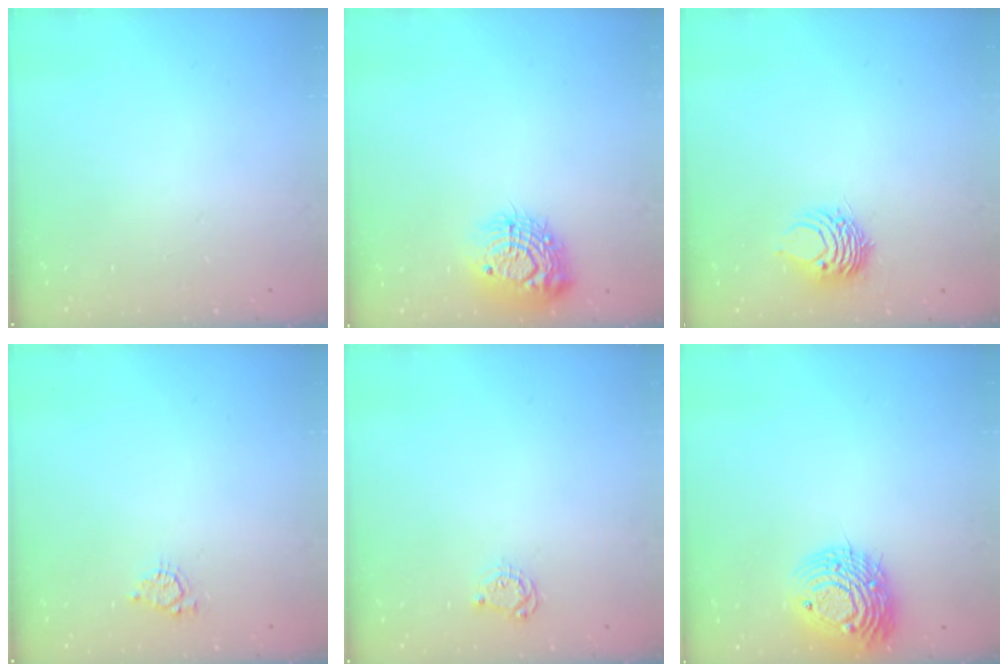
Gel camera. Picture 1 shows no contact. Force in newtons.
{"total": 13.9, "press": 13.9, "slide": 0.9}
{"total": 7.0, "press": 7.0, "slide": 0.8}
{"total": 4.3, "press": 4.3, "slide": 0.6}
{"total": 3.9, "press": 3.9, "slide": 0.5}
{"total": 14.7, "press": 14.6, "slide": 1.9}